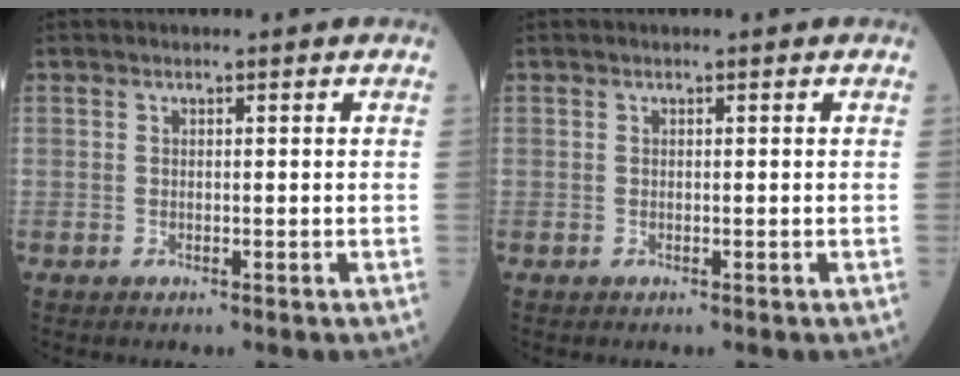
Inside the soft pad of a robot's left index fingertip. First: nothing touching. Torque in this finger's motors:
{"motor_torque": [0.00, 0.00, 0.00, -0.01]}